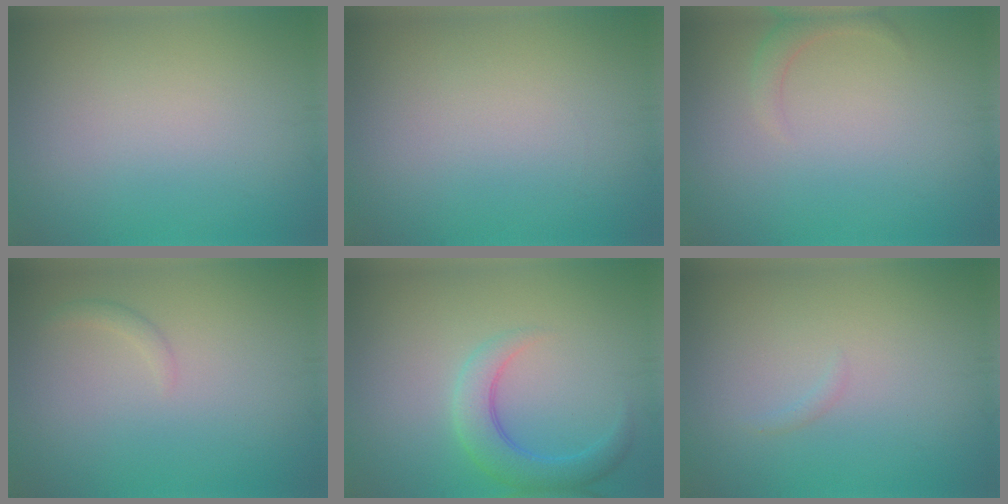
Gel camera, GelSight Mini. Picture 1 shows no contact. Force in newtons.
{"total": 0.0}
{"total": 1.6, "press": 1.6, "slide": 0.1}
{"total": 0.8, "press": 0.8, "slide": 0.0}
{"total": 3.6, "press": 3.6, "slide": 0.4}
{"total": 0.5, "press": 0.5, "slide": 0.1}